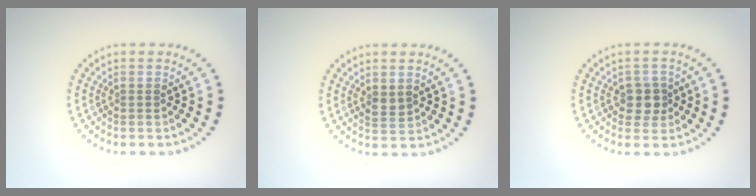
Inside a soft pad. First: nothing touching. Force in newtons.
{"total": 1.2, "press": 1.2, "slide": 0.3}
{"total": 2.3, "press": 2.1, "slide": 0.8}